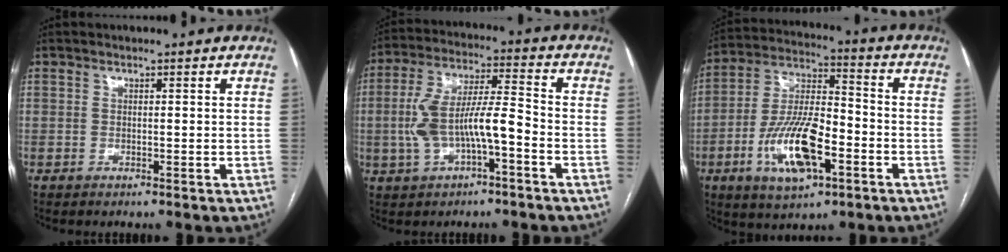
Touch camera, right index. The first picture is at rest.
{"total": 11.2, "force": [-2.8, 3.0, 10.5], "torque": [-0.210, 0.025, -0.043]}
{"total": 14.8, "force": [-5.5, 5.2, 12.7], "torque": [-0.253, 0.004, -0.094]}